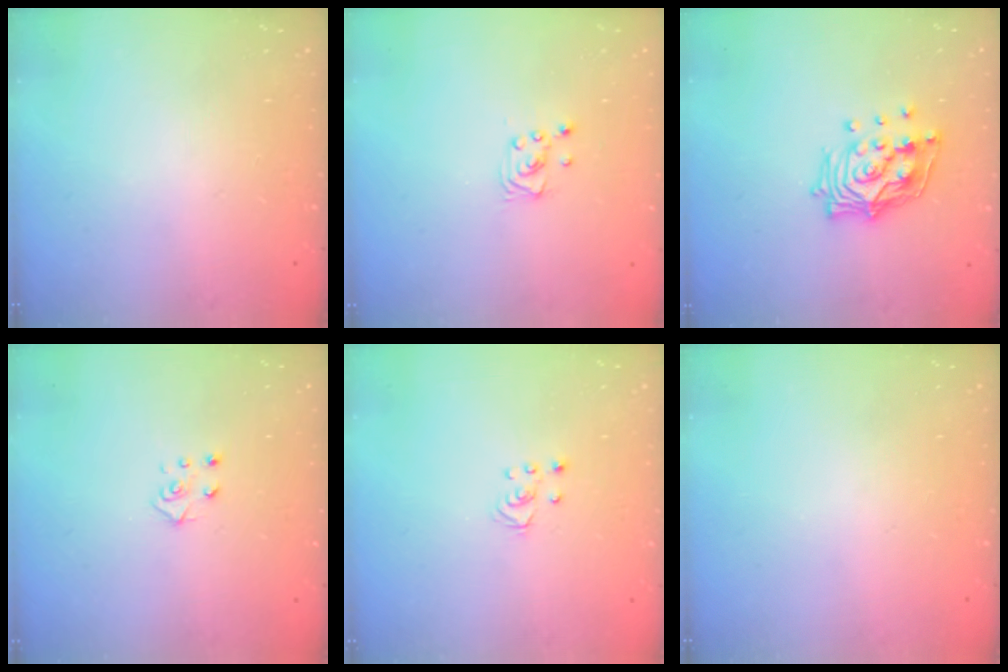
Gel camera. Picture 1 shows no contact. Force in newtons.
{"total": 2.2, "press": 2.2, "slide": 0.2}
{"total": 14.1, "press": 14.0, "slide": 1.8}
{"total": 4.6, "press": 4.6, "slide": 0.4}
{"total": 2.5, "press": 2.5, "slide": 0.2}
{"total": 0.0}